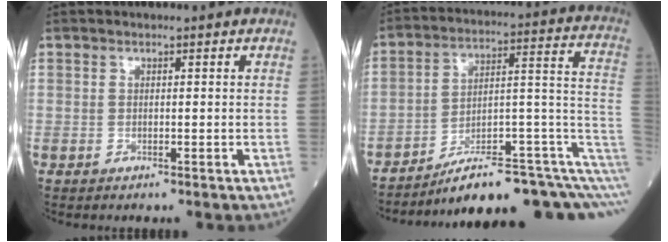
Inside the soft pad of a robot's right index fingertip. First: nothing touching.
{"total": 17.7, "force": [-10.1, 3.6, 14.1], "torque": [-0.130, 0.076, -0.147]}